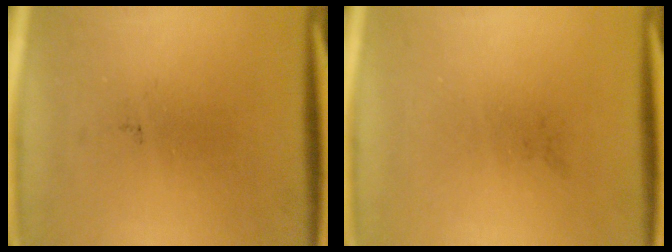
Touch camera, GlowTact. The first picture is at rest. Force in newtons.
{"total": 0.0}